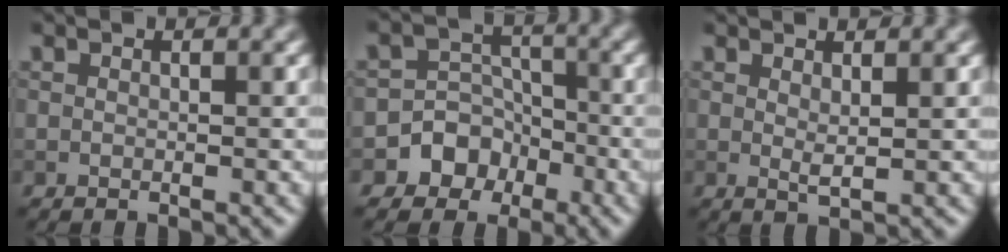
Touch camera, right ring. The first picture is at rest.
{"total": 5.5, "force": [-2.9, 4.7, 0.8], "torque": [0.026, 0.003, -0.073]}
{"total": 1.2, "force": [0.8, 0.2, 0.9], "torque": [-0.019, -0.003, 0.014]}